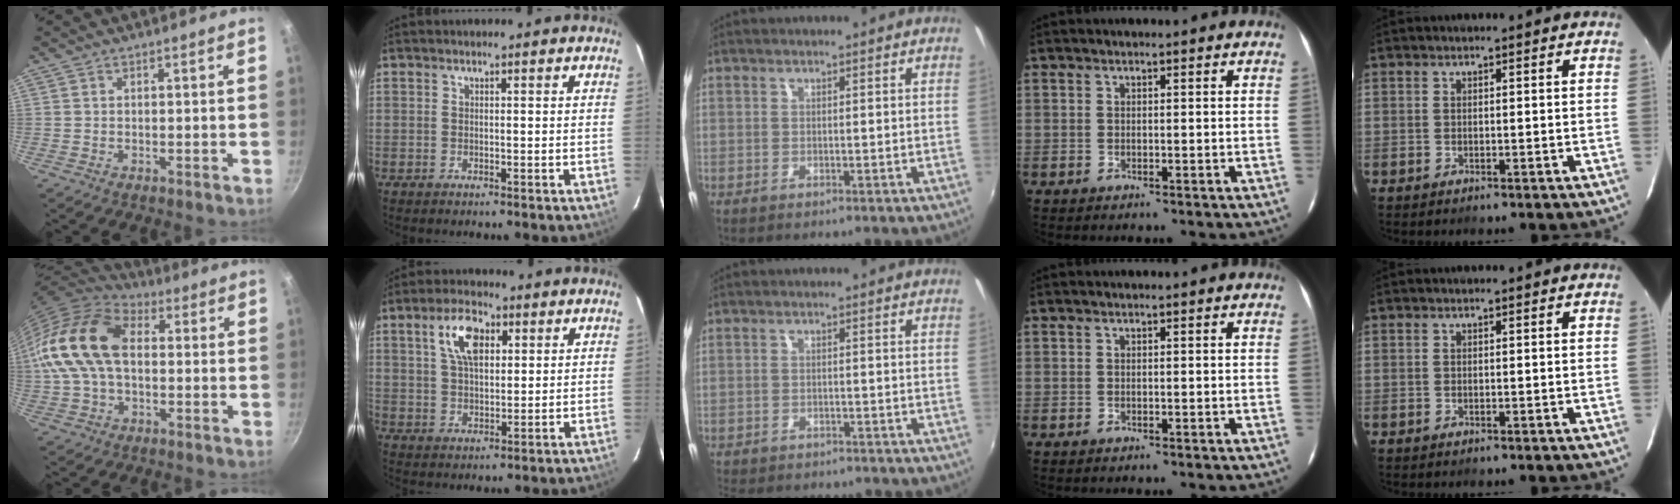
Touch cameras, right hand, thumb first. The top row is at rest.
{"thumb": {"total": 18.6, "force": [1.1, 12.2, 14.0], "torque": [-0.265, 0.037, 0.007]}, "index": {"total": 8.3, "force": [3.3, 4.1, 6.4], "torque": [-0.120, 0.020, 0.060]}, "middle": {"total": 9.5, "force": [-8.4, 2.8, 3.4], "torque": [-0.085, -0.020, -0.124]}}